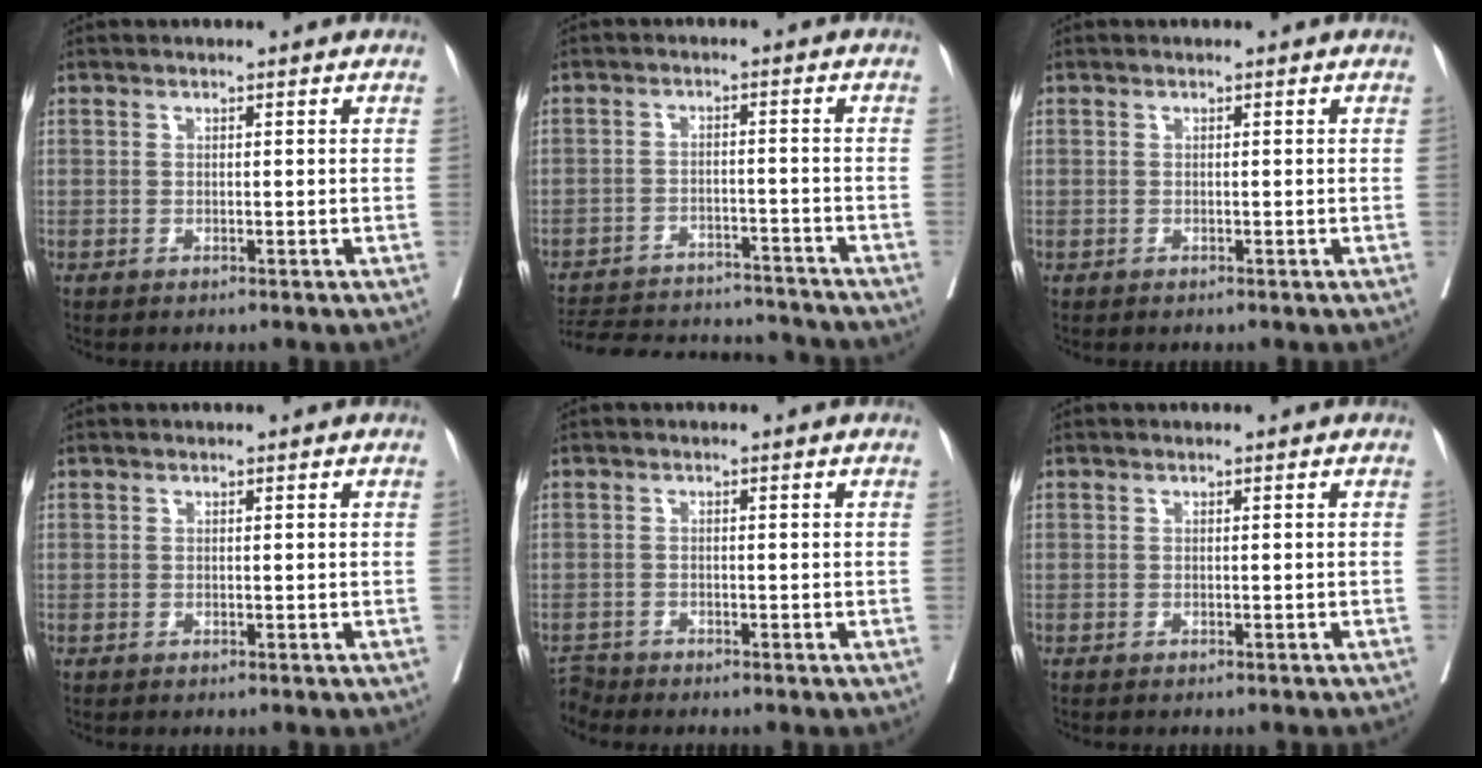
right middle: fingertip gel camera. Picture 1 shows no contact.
{"total": 18.6, "force": [-17.6, 3.1, 5.1], "torque": [-0.120, -0.006, -0.243]}
{"total": 0.0}
{"total": 0.0}
{"total": 2.1, "force": [-2.0, -0.2, -0.6], "torque": [0.016, -0.013, -0.037]}
{"total": 3.0, "force": [-2.7, -0.2, 1.3], "torque": [-0.012, 0.003, -0.032]}